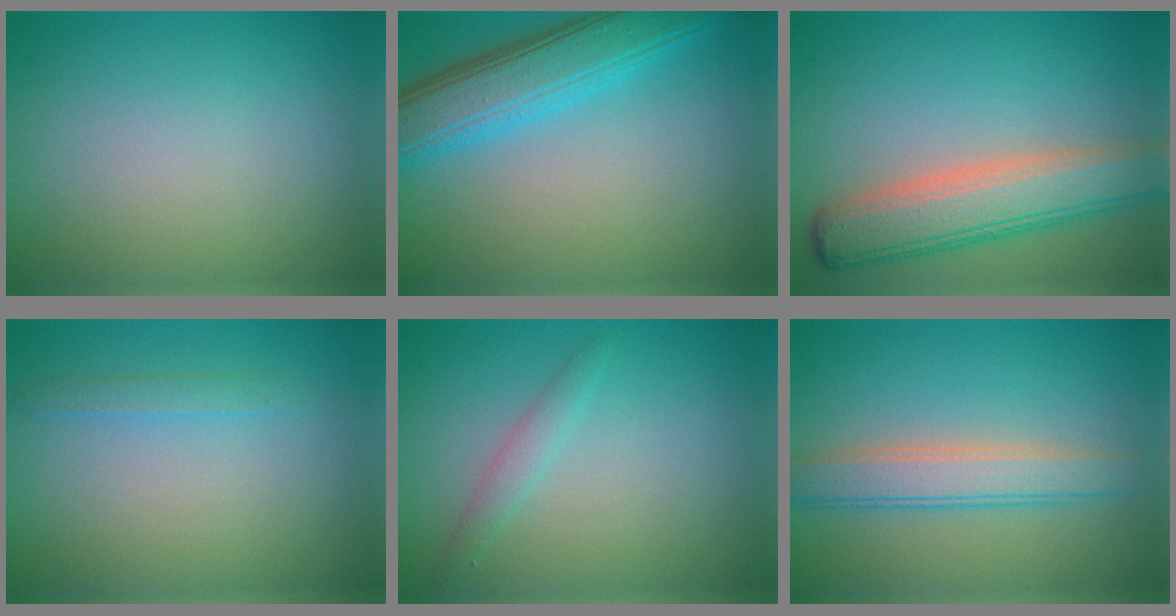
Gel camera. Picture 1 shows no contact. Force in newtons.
{"total": 6.7, "press": 6.7, "slide": 0.4}
{"total": 6.5, "press": 6.5, "slide": 0.5}
{"total": 1.1, "press": 1.1, "slide": 0.1}
{"total": 1.4, "press": 1.4, "slide": 0.0}
{"total": 3.8, "press": 3.8, "slide": 0.2}